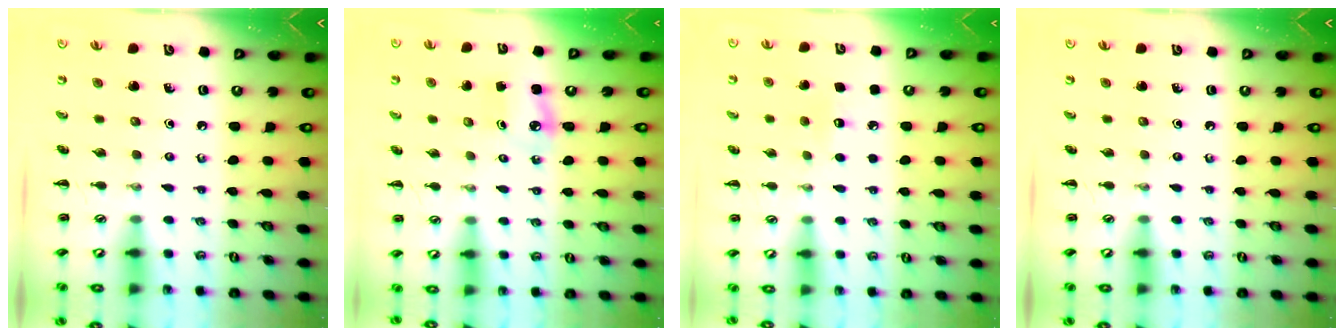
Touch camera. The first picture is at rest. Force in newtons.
{"total": 4.2, "press": 4.1, "slide": 0.9}
{"total": 5.8, "press": 5.7, "slide": 1.5}
{"total": 0.0}